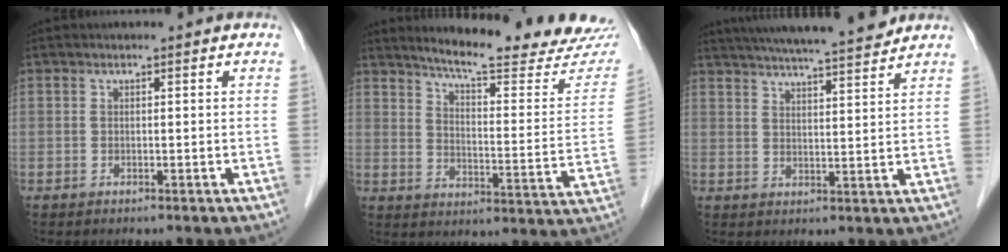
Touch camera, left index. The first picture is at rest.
{"total": 21.3, "force": [19.5, 1.4, 8.4], "torque": [-0.112, -0.082, 0.242]}
{"total": 15.8, "force": [14.2, 0.5, 7.0], "torque": [-0.120, 0.020, 0.204]}